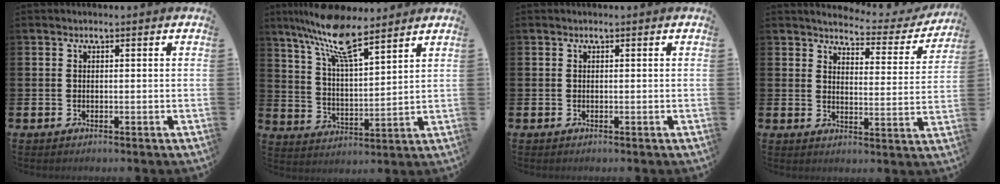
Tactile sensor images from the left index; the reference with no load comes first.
{"total": 10.4, "force": [8.7, 2.0, 5.3], "torque": [-0.123, -0.034, 0.154]}
{"total": 0.0}
{"total": 3.8, "force": [3.6, 0.9, 0.7], "torque": [-0.018, -0.036, 0.052]}